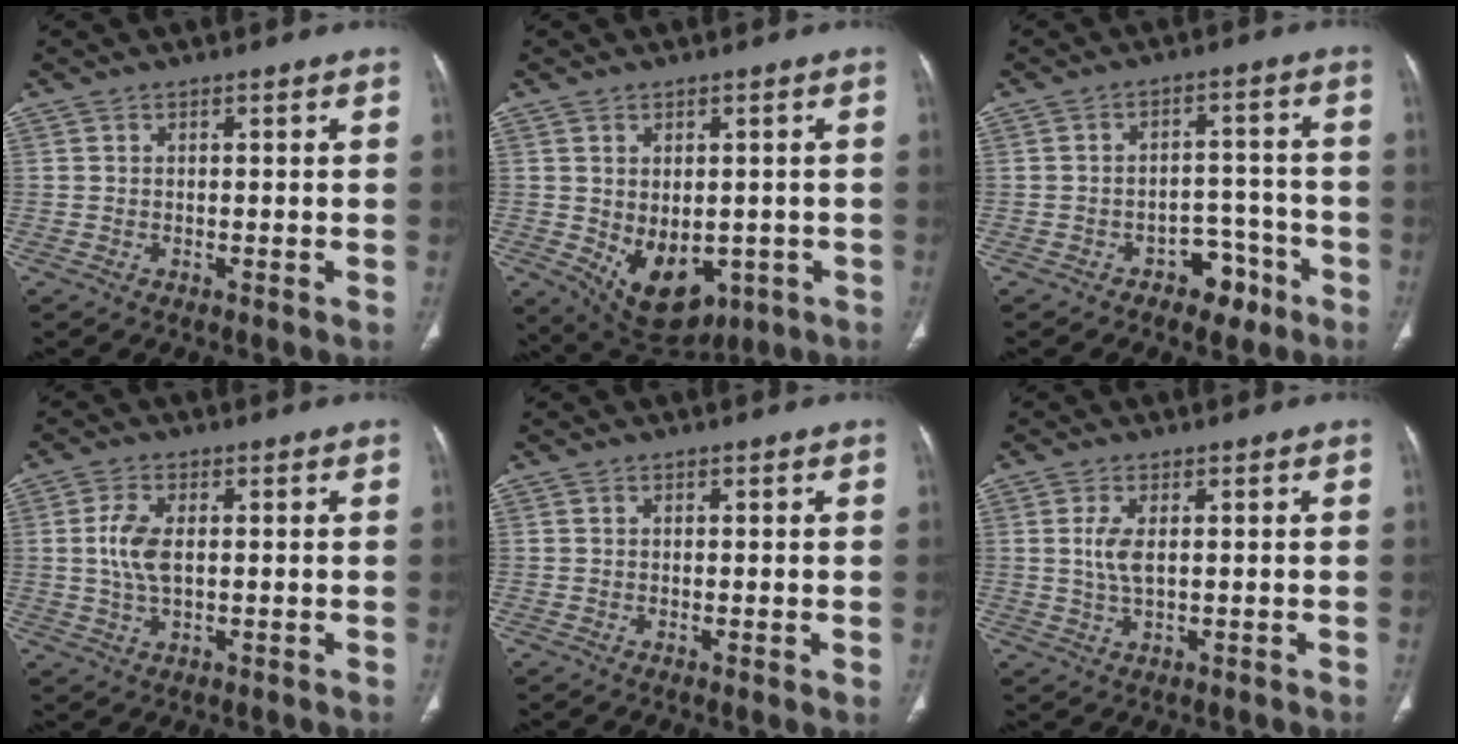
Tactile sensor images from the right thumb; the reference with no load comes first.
{"total": 11.6, "force": [-2.6, 7.6, 8.3], "torque": [-0.102, -0.007, -0.011]}
{"total": 6.3, "force": [-3.9, 4.1, 2.7], "torque": [-0.006, 0.044, -0.054]}
{"total": 5.9, "force": [0.5, 3.0, 5.1], "torque": [-0.114, 0.000, 0.010]}
{"total": 0.8, "force": [0.0, 0.1, 0.8], "torque": [-0.019, -0.006, -0.001]}
{"total": 3.9, "force": [0.6, 1.5, 3.5], "torque": [-0.085, -0.003, 0.017]}